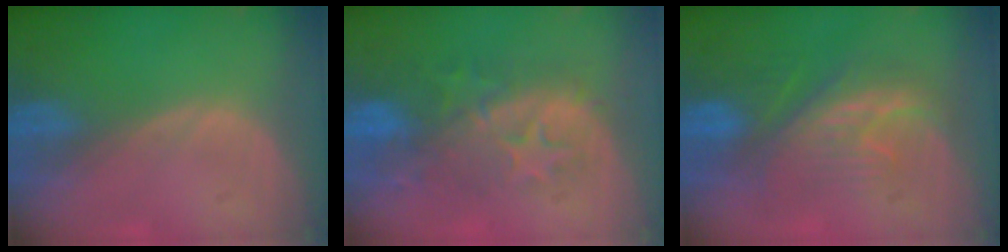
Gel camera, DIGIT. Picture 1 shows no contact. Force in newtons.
{"total": 9.0, "press": 8.7, "slide": 2.2}
{"total": 8.4, "press": 8.1, "slide": 1.9}